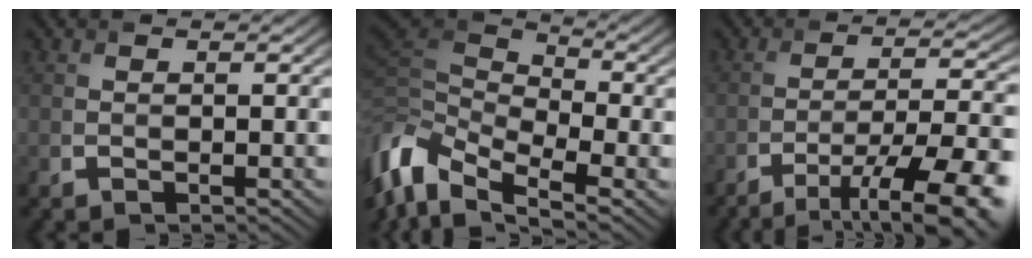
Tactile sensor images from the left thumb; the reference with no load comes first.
{"total": 11.3, "force": [-4.5, 6.5, 8.1], "torque": [-0.224, -0.004, -0.096]}
{"total": 13.5, "force": [-8.6, 3.2, 9.9], "torque": [-0.149, -0.004, -0.123]}